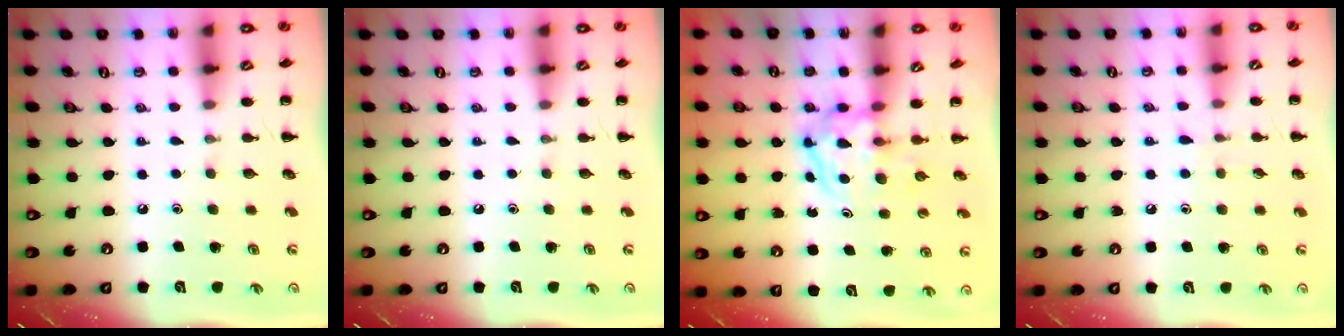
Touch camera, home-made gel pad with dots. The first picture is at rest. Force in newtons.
{"total": 0.0}
{"total": 3.8, "press": 3.8, "slide": 0.4}
{"total": 5.2, "press": 4.8, "slide": 2.2}